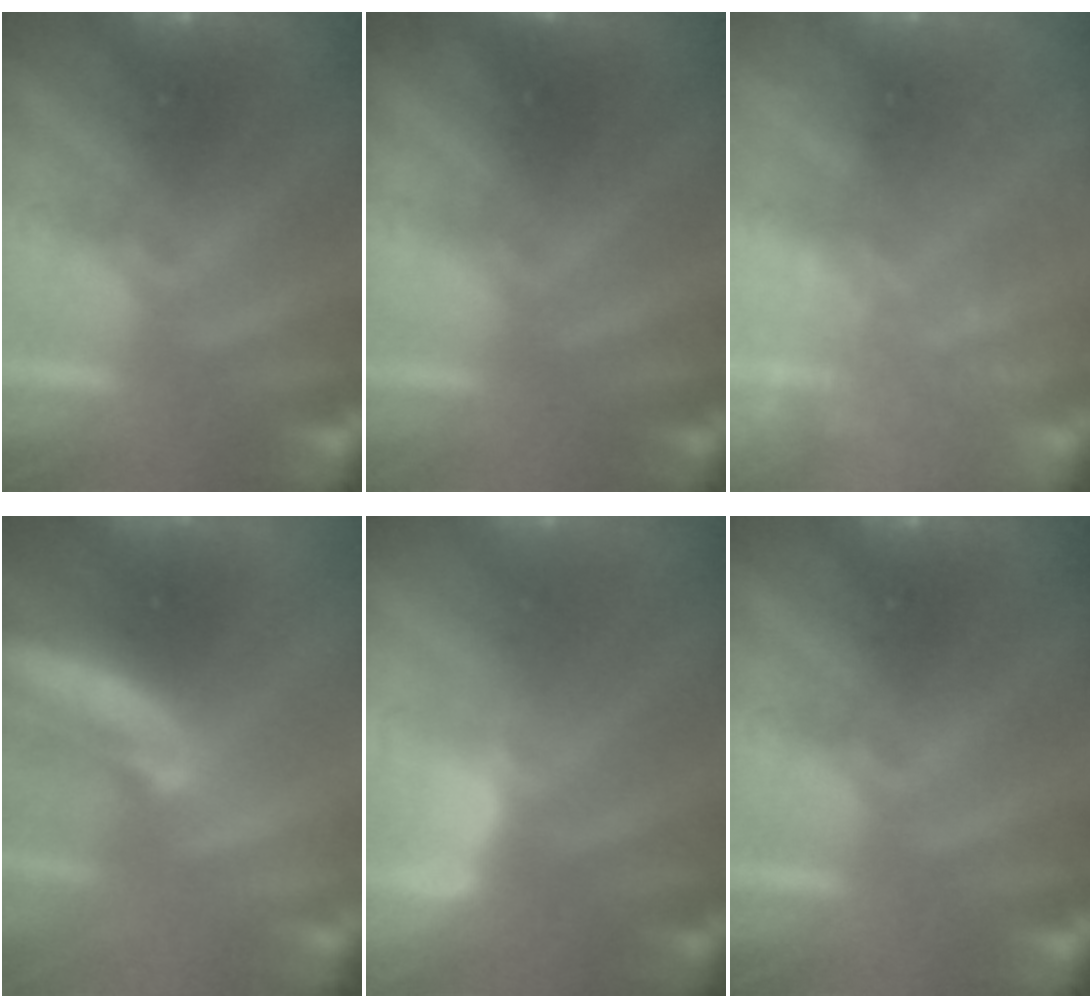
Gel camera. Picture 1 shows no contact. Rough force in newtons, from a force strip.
{"total": 1.8}
{"total": 2.4}
{"total": 6.8}
{"total": 2.9}
{"total": 0.0}